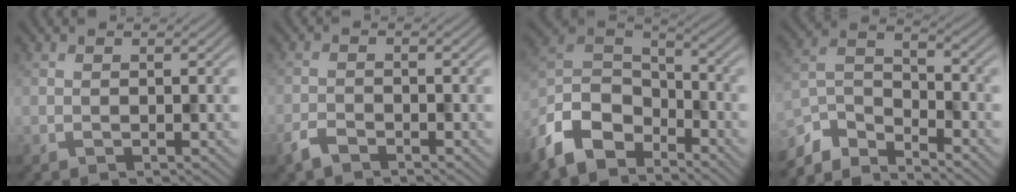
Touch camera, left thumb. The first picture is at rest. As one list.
[{"total": 2.3, "force": [-1.9, 0.7, 1.0], "torque": [-0.025, -0.002, -0.046]}, {"total": 10.5, "force": [-7.2, 5.5, 5.3], "torque": [-0.122, -0.009, -0.164]}, {"total": 7.4, "force": [-6.5, 1.8, 3.0], "torque": [-0.065, 0.000, -0.145]}]